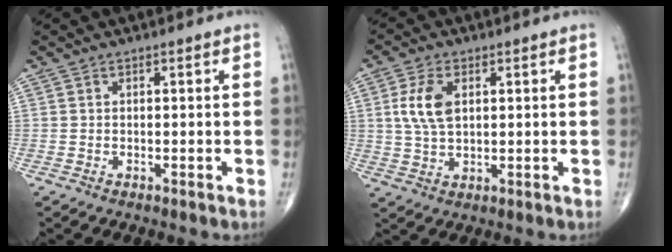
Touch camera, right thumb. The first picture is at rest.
{"total": 7.1, "force": [1.7, 4.0, 5.7], "torque": [-0.119, -0.002, 0.035]}